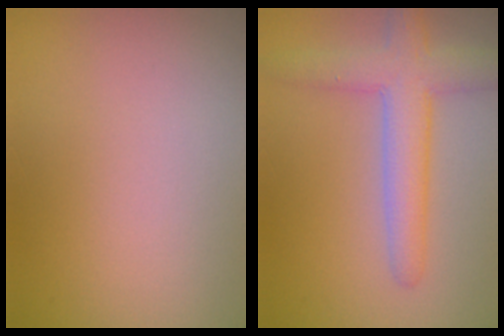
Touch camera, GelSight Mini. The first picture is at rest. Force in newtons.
{"total": 4.7, "press": 4.7, "slide": 0.2}